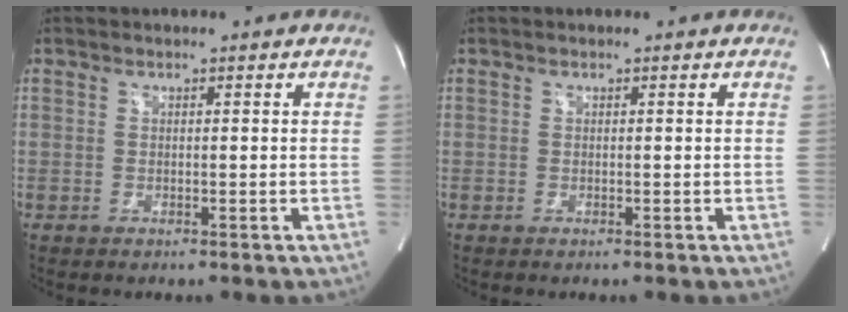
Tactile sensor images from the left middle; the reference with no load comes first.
{"total": 0.0}